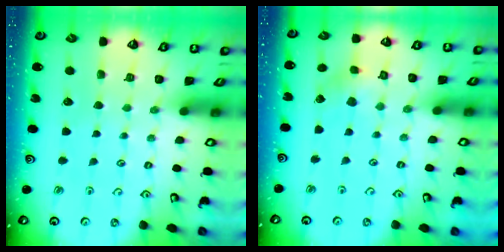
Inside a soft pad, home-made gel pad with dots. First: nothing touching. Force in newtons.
{"total": 4.5, "press": 4.5, "slide": 0.4}